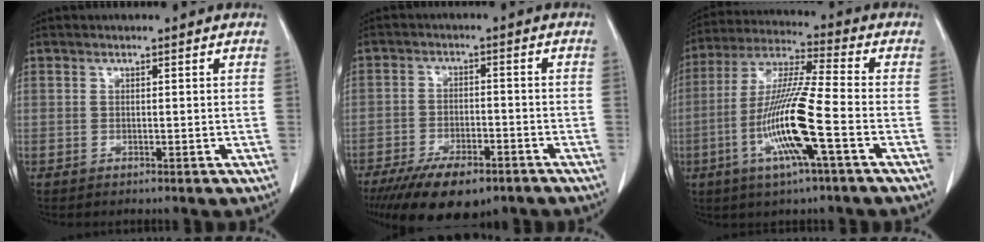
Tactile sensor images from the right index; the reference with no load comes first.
{"total": 12.2, "force": [-8.5, 4.6, 7.4], "torque": [-0.120, -0.012, -0.134]}
{"total": 14.0, "force": [-4.4, 0.0, 13.3], "torque": [-0.271, -0.008, -0.091]}